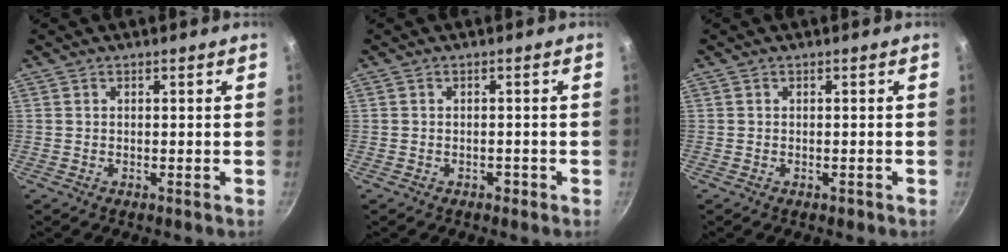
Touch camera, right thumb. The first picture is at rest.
{"total": 1.0, "force": [-0.7, 0.7, 0.4], "torque": [0.002, 0.011, -0.003]}
{"total": 1.0, "force": [-0.7, 0.6, 0.5], "torque": [-0.004, 0.007, -0.003]}